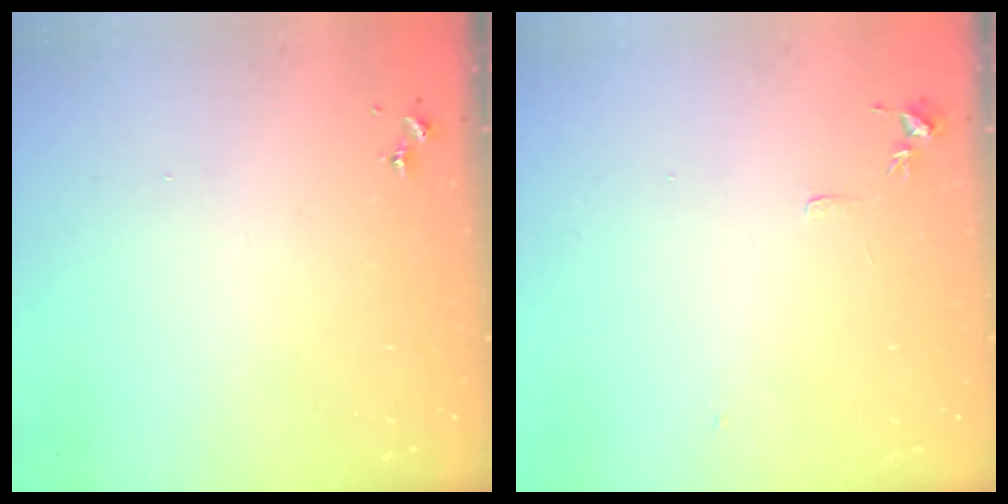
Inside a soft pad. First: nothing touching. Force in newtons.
{"total": 4.4, "press": 4.4, "slide": 0.6}